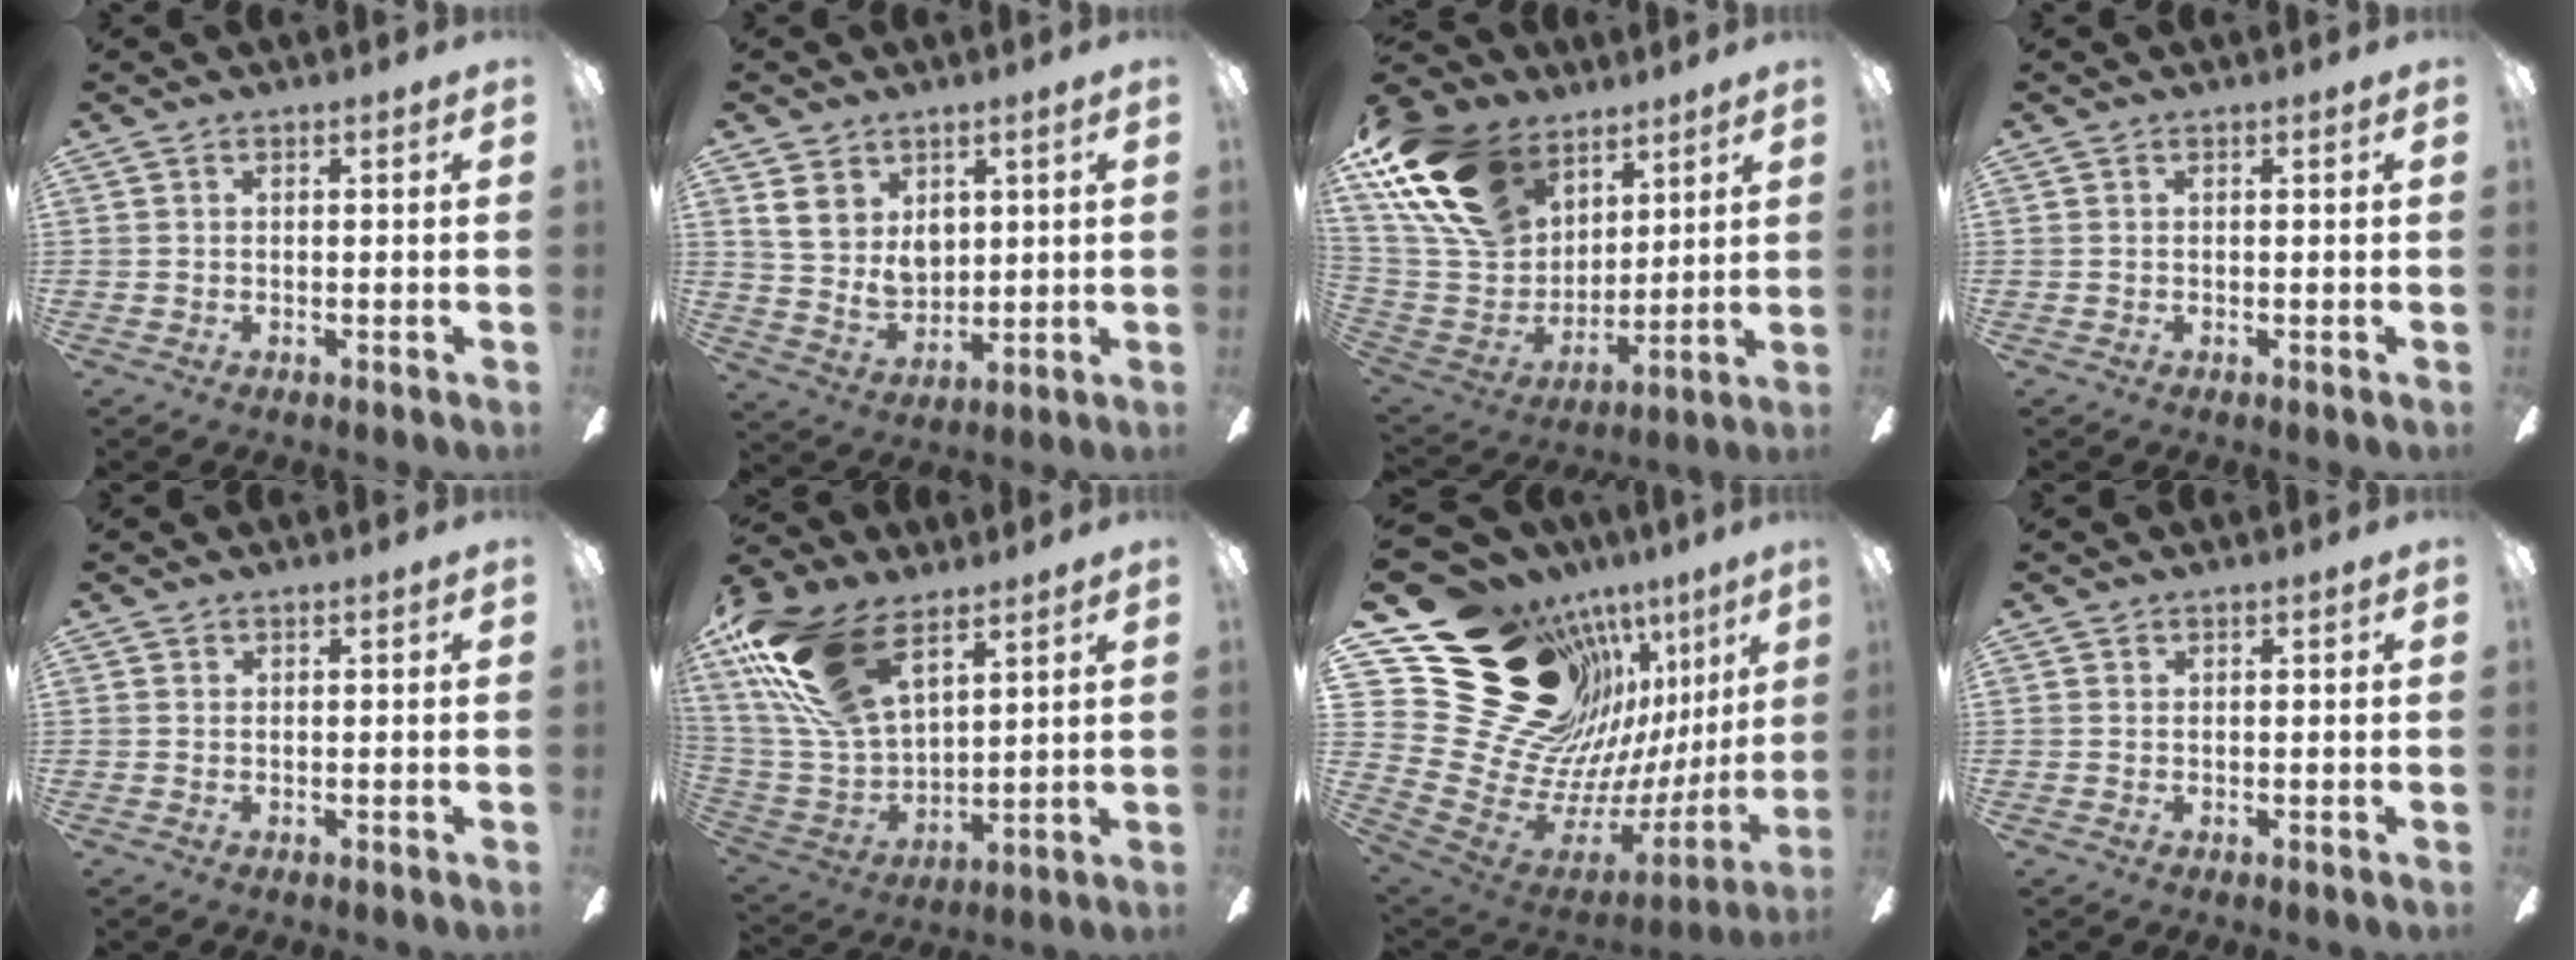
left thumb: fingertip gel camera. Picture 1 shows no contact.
{"total": 9.8, "force": [5.1, 7.0, 4.5], "torque": [-0.093, -0.023, 0.100]}
{"total": 22.6, "force": [12.5, 14.7, 11.7], "torque": [-0.269, -0.044, 0.236]}
{"total": 0.0}
{"total": 0.0}
{"total": 22.7, "force": [13.0, 11.4, 14.7], "torque": [-0.334, -0.041, 0.236]}
{"total": 25.2, "force": [15.6, 15.4, 12.5], "torque": [-0.201, -0.158, 0.345]}
{"total": 0.0}